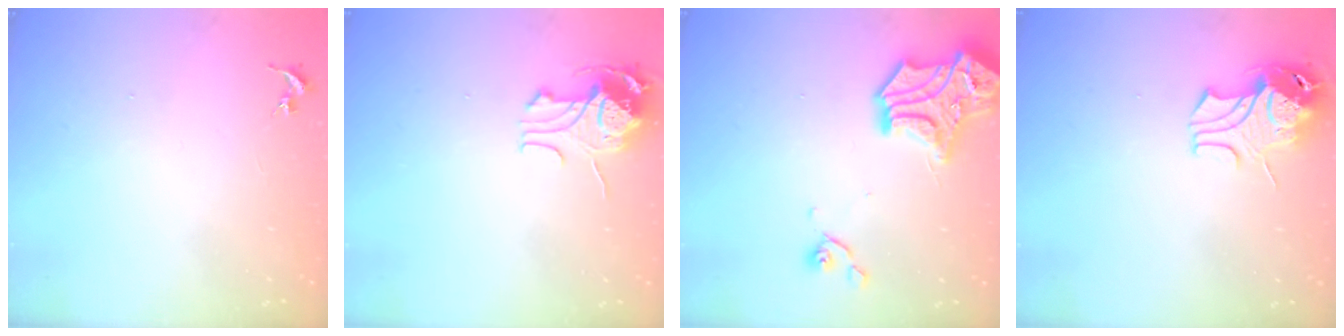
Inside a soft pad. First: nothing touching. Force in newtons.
{"total": 10.6, "press": 10.6, "slide": 0.9}
{"total": 17.6, "press": 17.4, "slide": 2.2}
{"total": 9.7, "press": 9.6, "slide": 1.4}